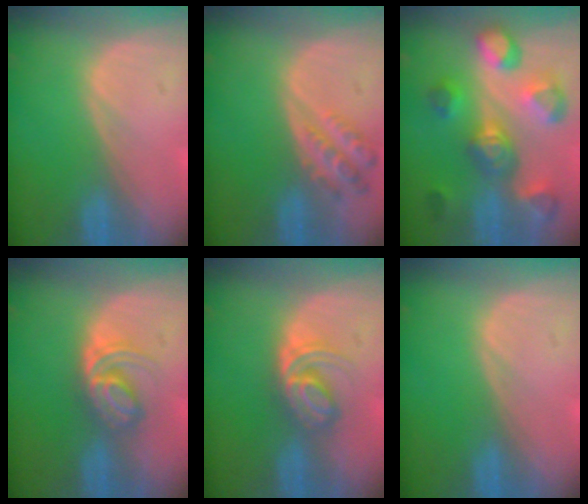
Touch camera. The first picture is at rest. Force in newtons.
{"total": 4.9, "press": 4.9, "slide": 0.4}
{"total": 11.0, "press": 9.9, "slide": 4.7}
{"total": 6.0, "press": 5.2, "slide": 2.8}
{"total": 6.0, "press": 5.2, "slide": 2.8}
{"total": 0.0}